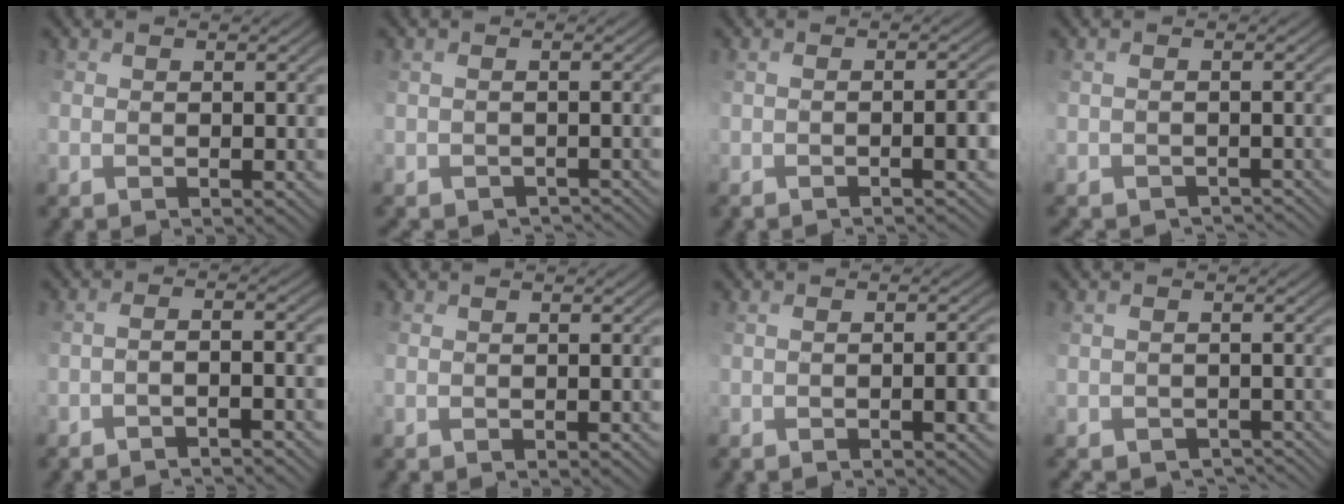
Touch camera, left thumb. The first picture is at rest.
{"total": 3.4, "force": [-3.2, 0.9, 0.5], "torque": [0.004, 0.001, -0.035]}
{"total": 3.5, "force": [-2.1, 0.1, 2.8], "torque": [-0.022, 0.006, -0.018]}
{"total": 3.6, "force": [-3.5, 0.6, 0.5], "torque": [0.004, 0.000, -0.041]}
{"total": 3.8, "force": [-3.3, -0.5, 1.7], "torque": [-0.021, 0.014, -0.043]}
{"total": 0.5, "force": [-0.4, 0.1, 0.4], "torque": [-0.001, 0.000, 0.000]}
{"total": 2.9, "force": [-1.5, 0.0, 2.4], "torque": [-0.025, 0.004, -0.016]}
{"total": 4.5, "force": [-4.0, 1.8, 1.1], "torque": [-0.006, -0.003, -0.039]}